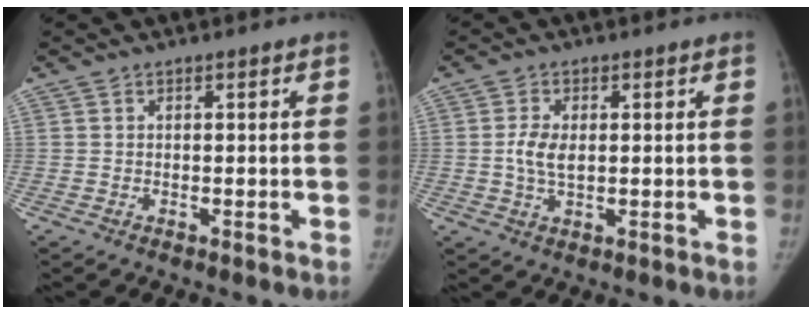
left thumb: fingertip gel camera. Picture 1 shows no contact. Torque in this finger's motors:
{"motor_torque": [-0.03, 0.11, 0.53, 0.36, 0.03]}